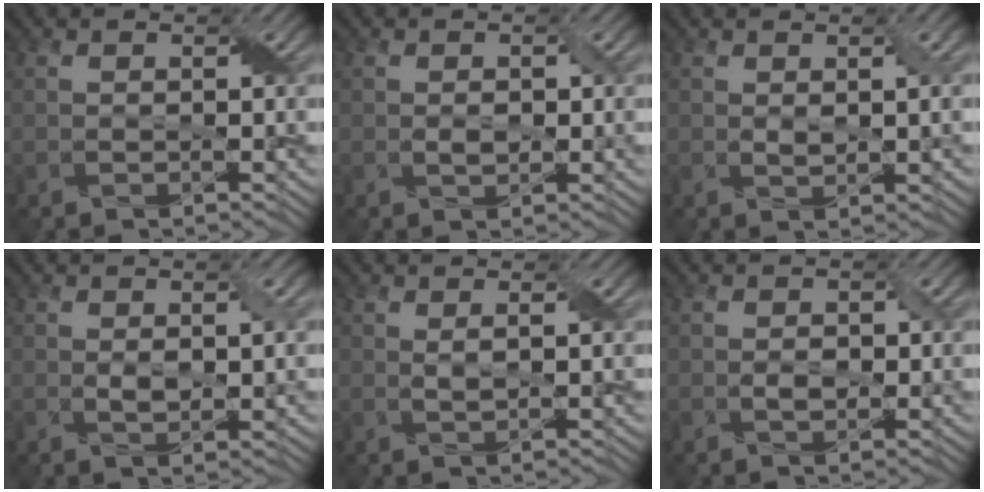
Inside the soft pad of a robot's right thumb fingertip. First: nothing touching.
{"total": 1.5, "force": [-0.1, 1.0, 1.1], "torque": [-0.023, -0.003, 0.002]}
{"total": 2.1, "force": [0.7, 0.6, 1.9], "torque": [-0.037, 0.001, 0.016]}
{"total": 2.5, "force": [0.4, 1.1, 2.2], "torque": [-0.045, -0.003, 0.011]}
{"total": 1.0, "force": [0.6, 0.1, 0.8], "torque": [-0.022, 0.001, 0.010]}
{"total": 1.7, "force": [-0.1, 1.1, 1.3], "torque": [-0.026, -0.002, 0.000]}